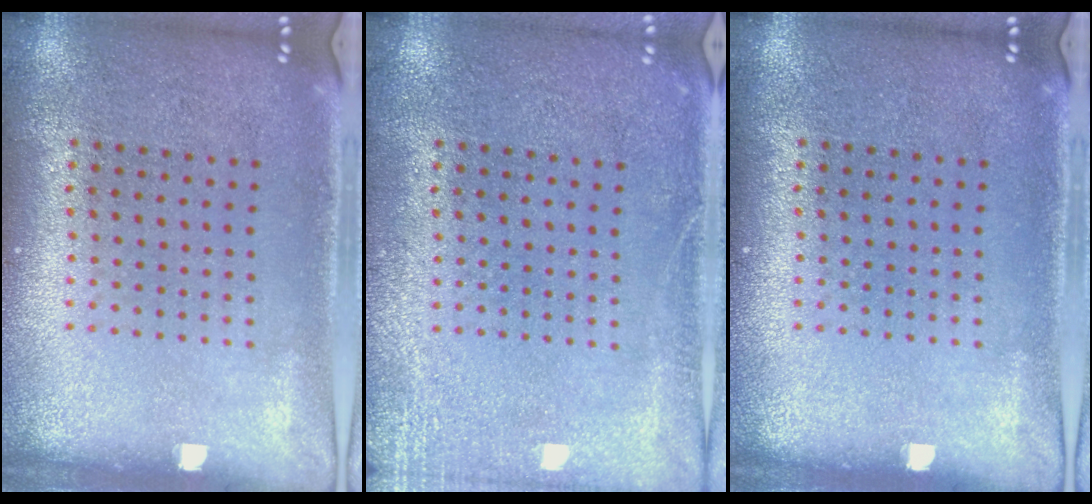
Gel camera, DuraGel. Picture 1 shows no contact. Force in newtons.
{"total": 2.8, "press": 2.7, "slide": 0.4}
{"total": 0.0}